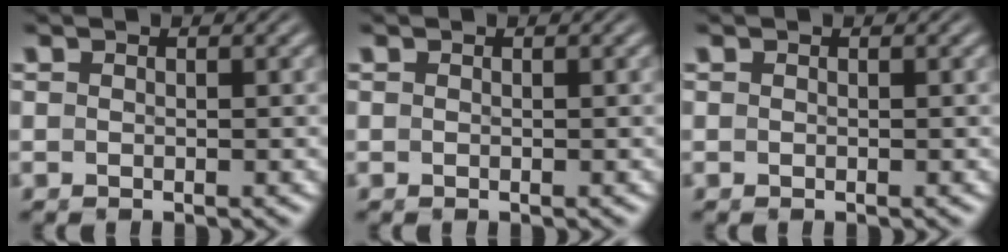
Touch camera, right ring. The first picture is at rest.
{"total": 0.0}
{"total": 0.0}